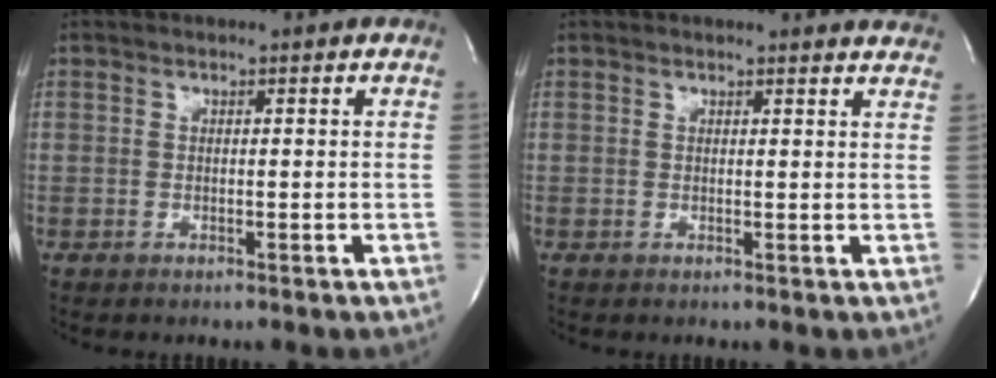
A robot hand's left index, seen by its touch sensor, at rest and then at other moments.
{"total": 5.9, "force": [5.9, 0.4, 0.6], "torque": [0.006, -0.023, 0.033]}